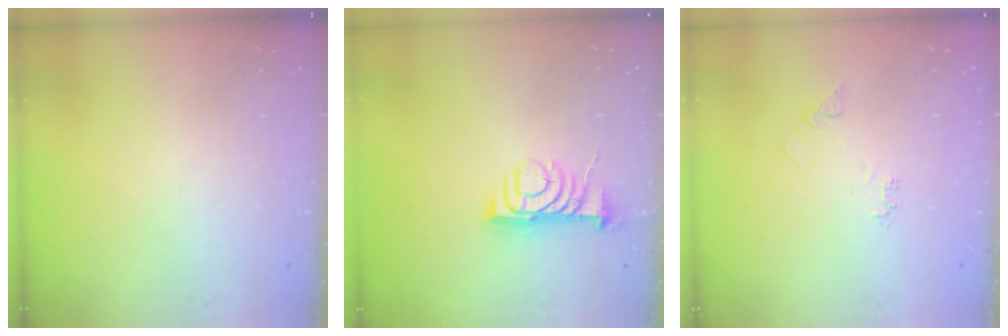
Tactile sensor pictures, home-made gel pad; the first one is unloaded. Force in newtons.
{"total": 8.2, "press": 8.2, "slide": 0.6}
{"total": 3.9, "press": 3.9, "slide": 0.5}